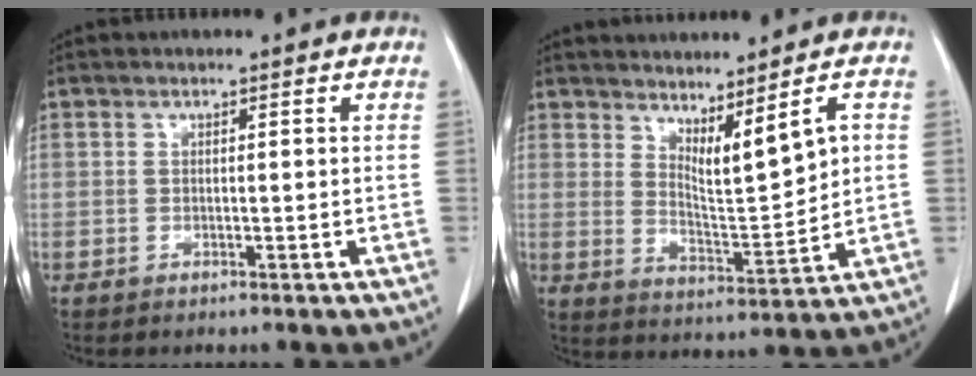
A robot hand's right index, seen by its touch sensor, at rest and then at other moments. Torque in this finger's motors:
{"motor_torque": [0.13, 0.12, 0.21, 0.05]}